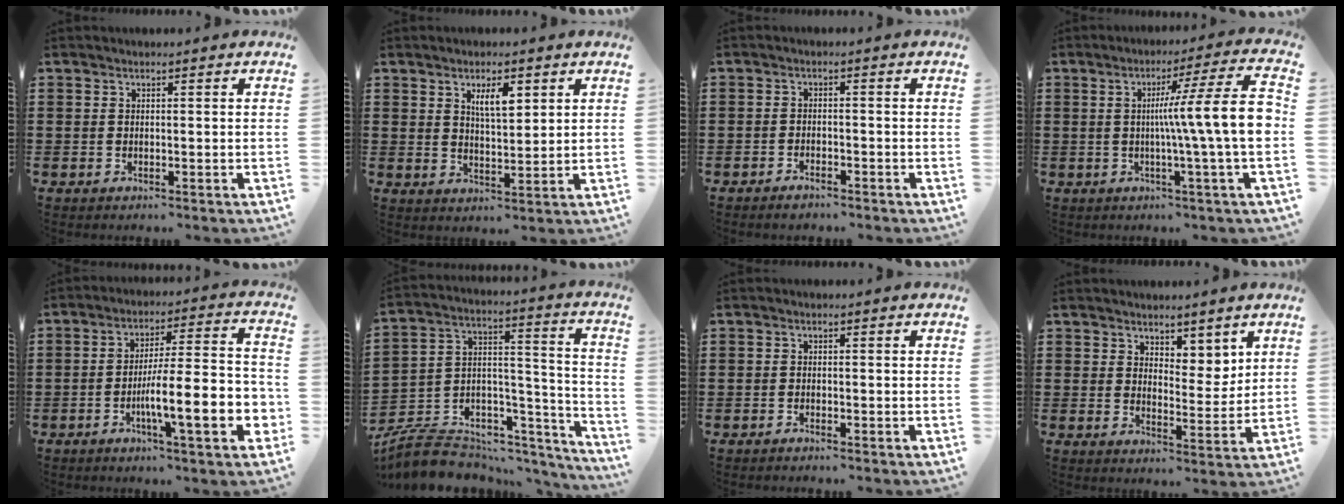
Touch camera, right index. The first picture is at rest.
{"total": 4.2, "force": [2.1, 1.4, 3.4], "torque": [-0.064, 0.003, 0.034]}
{"total": 1.7, "force": [-1.6, 0.3, 0.3], "torque": [-0.011, 0.002, -0.033]}
{"total": 12.3, "force": [0.4, 0.2, 12.3], "torque": [-0.204, -0.011, 0.000]}
{"total": 12.5, "force": [-4.3, 2.3, 11.5], "torque": [-0.187, -0.014, -0.079]}
{"total": 6.8, "force": [-5.5, 3.7, 1.4], "torque": [-0.033, -0.002, -0.101]}
{"total": 0.8, "force": [-0.8, 0.0, 0.1], "torque": [-0.005, 0.000, -0.016]}
{"total": 4.4, "force": [3.6, 2.5, 0.4], "torque": [-0.016, -0.007, 0.065]}